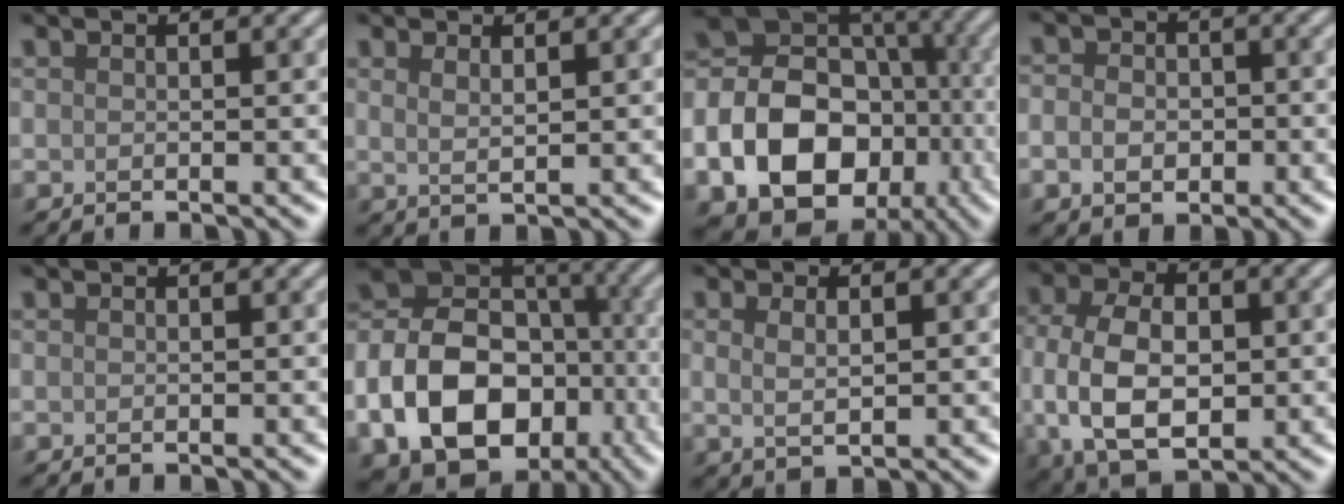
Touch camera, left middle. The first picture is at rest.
{"total": 1.5, "force": [0.8, 0.5, 1.2], "torque": [-0.021, -0.004, 0.017]}
{"total": 19.0, "force": [-5.5, 15.2, 10.0], "torque": [-0.212, -0.006, -0.104]}
{"total": 3.7, "force": [-0.6, 3.1, 2.0], "torque": [-0.025, 0.001, -0.021]}
{"total": 0.0}
{"total": 15.4, "force": [-4.8, 11.6, 9.0], "torque": [-0.201, -0.009, -0.085]}
{"total": 2.2, "force": [0.4, 1.0, 1.9], "torque": [-0.039, -0.002, 0.010]}
{"total": 10.2, "force": [-0.9, 6.8, 7.5], "torque": [-0.160, -0.010, -0.014]}